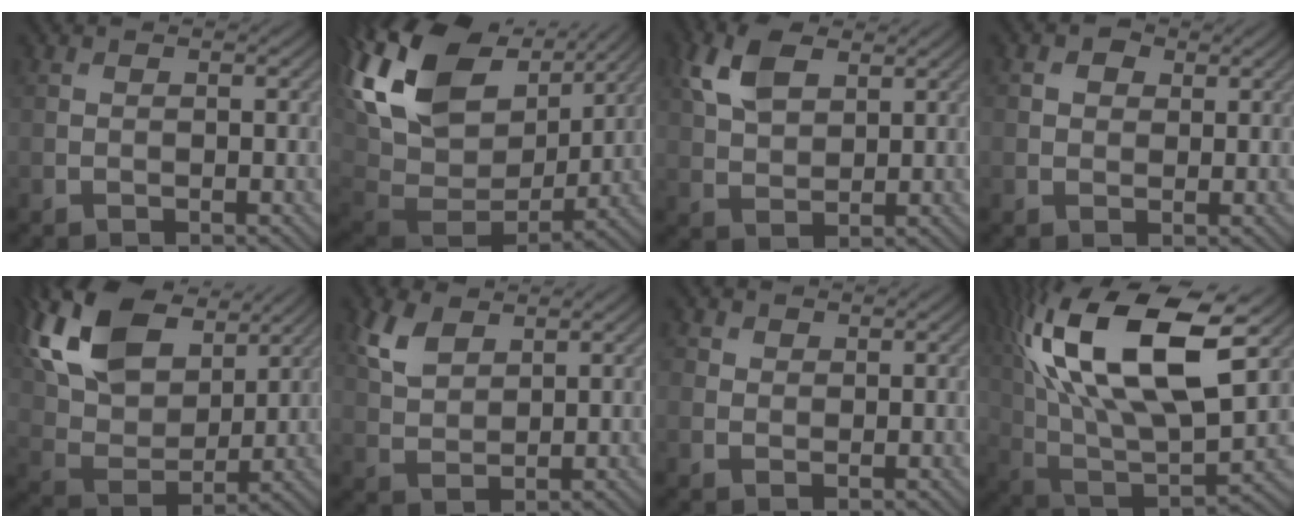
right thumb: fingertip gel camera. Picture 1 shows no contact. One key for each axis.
{"total": 19.1, "fx": 7.6, "fy": 12.4, "fz": 12.5, "tx": -0.285, "ty": 0.017, "tz": 0.155}
{"total": 6.7, "fx": 3.2, "fy": 3.8, "fz": 4.5, "tx": -0.111, "ty": 0.009, "tz": 0.061}
{"total": 2.2, "fx": 0.9, "fy": 1.8, "fz": 1.0, "tx": -0.020, "ty": 0.001, "tz": 0.011}
{"total": 16.1, "fx": 8.6, "fy": 9.2, "fz": 10.0, "tx": -0.246, "ty": 0.026, "tz": 0.148}
{"total": 4.8, "fx": 3.0, "fy": 2.6, "fz": 2.9, "tx": -0.074, "ty": 0.004, "tz": 0.065}
{"total": 1.8, "fx": 1.0, "fy": 1.4, "fz": 0.4, "tx": -0.011, "ty": -0.004, "tz": 0.015}
{"total": 21.1, "fx": 8.4, "fy": 8.8, "fz": 17.2, "tx": -0.346, "ty": 0.041, "tz": 0.141}